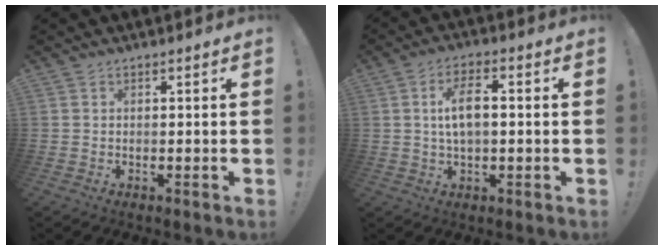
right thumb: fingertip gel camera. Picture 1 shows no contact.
{"total": 7.7, "force": [0.6, 3.4, 6.8], "torque": [-0.113, 0.012, 0.010]}